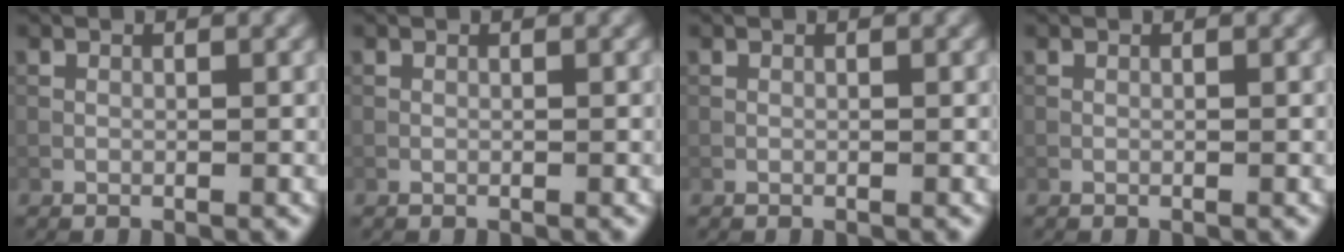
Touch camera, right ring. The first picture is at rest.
{"total": 0.0}
{"total": 0.0}
{"total": 0.0}